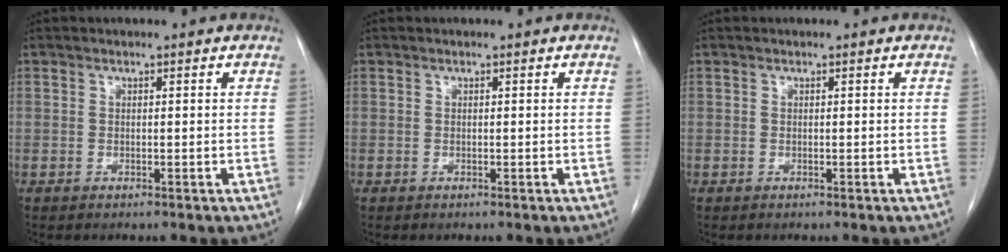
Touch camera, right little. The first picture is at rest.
{"total": 0.0}
{"total": 0.0}